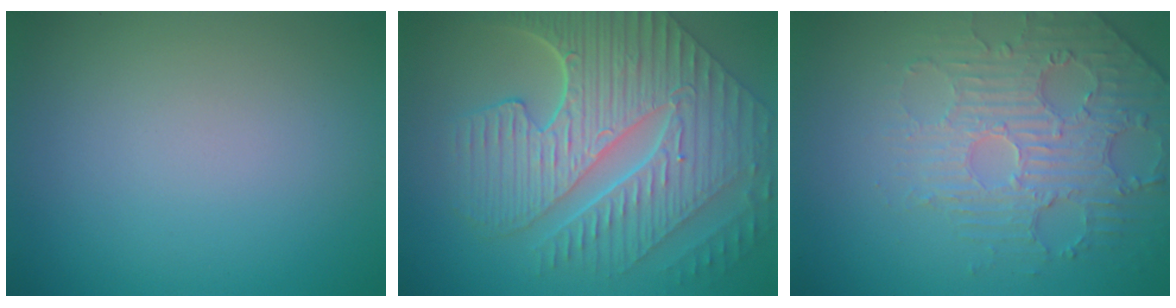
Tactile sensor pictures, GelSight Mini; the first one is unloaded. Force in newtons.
{"total": 10.3, "press": 7.2, "slide": 7.3}
{"total": 4.6, "press": 3.6, "slide": 2.9}